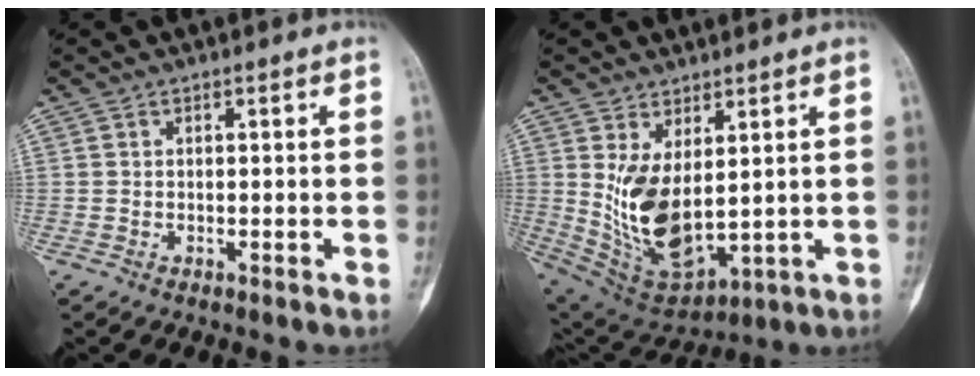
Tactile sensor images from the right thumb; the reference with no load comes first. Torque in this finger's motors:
{"motor_torque": [-0.89, 1.53, 0.17, 0.06, 0.15]}